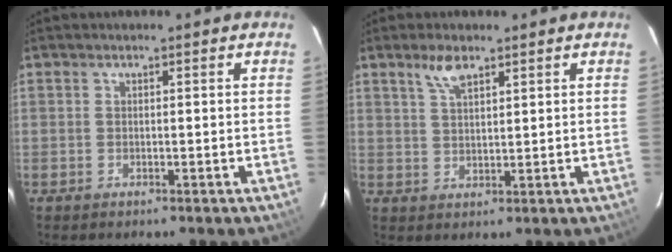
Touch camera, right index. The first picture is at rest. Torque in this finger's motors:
{"motor_torque": [0.52, 0.41, 0.07, 0.04]}